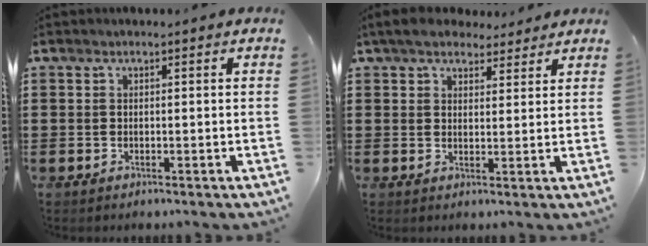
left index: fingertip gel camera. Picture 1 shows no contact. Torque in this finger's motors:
{"motor_torque": [1.06, -1.08, 0.19, 0.03]}